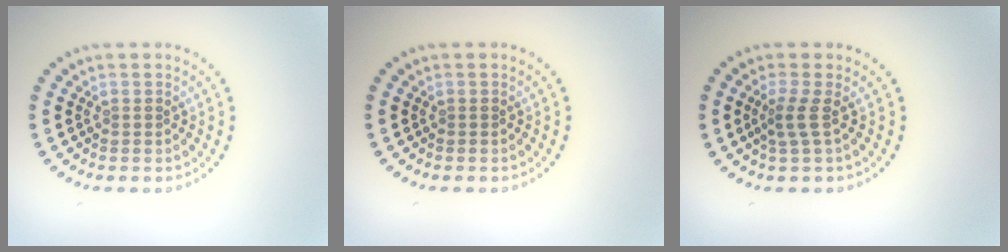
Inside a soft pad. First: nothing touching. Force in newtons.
{"total": 0.0}
{"total": 1.9, "press": 1.2, "slide": 1.5}